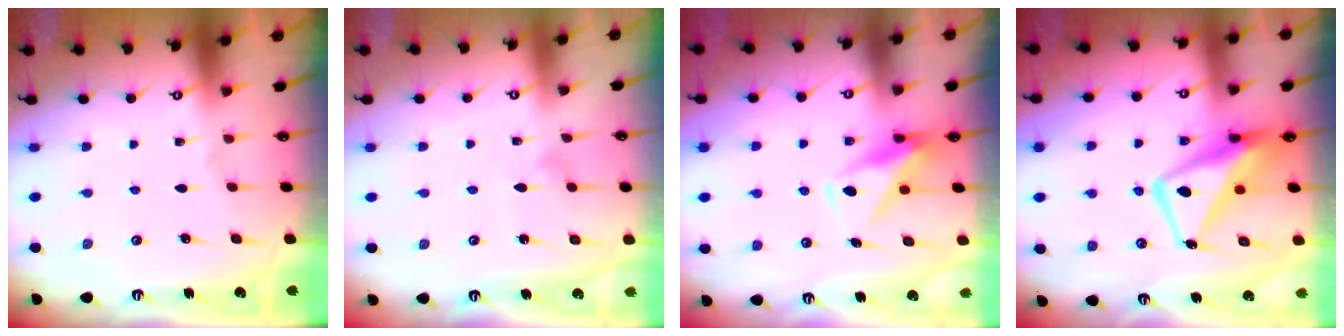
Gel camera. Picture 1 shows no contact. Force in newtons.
{"total": 5.8, "press": 5.8, "slide": 0.5}
{"total": 10.0, "press": 10.0, "slide": 1.0}
{"total": 10.4, "press": 10.3, "slide": 1.7}